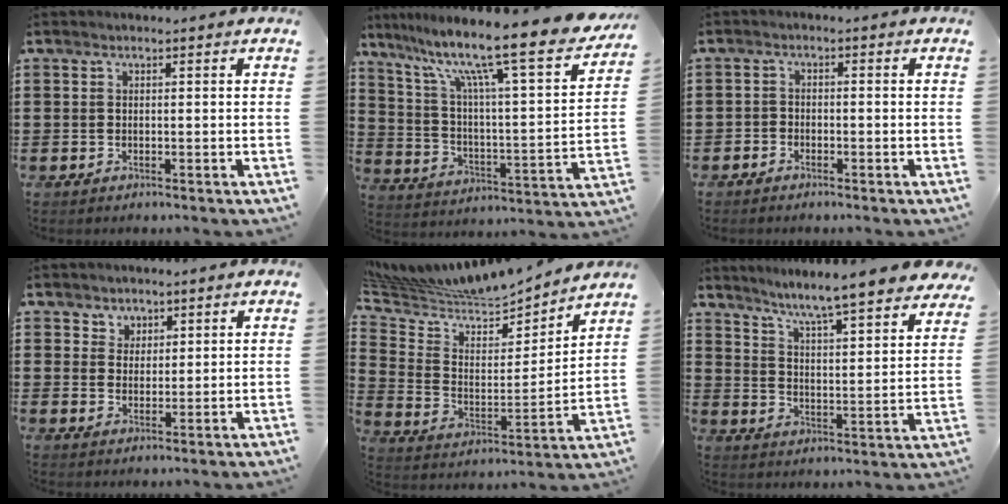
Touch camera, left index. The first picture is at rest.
{"total": 13.4, "force": [10.0, 0.9, 8.8], "torque": [-0.180, -0.074, 0.155]}
{"total": 1.6, "force": [-1.5, 0.4, 0.0], "torque": [-0.006, 0.004, -0.034]}
{"total": 2.8, "force": [1.8, 2.1, -0.2], "torque": [-0.007, 0.010, 0.033]}
{"total": 6.2, "force": [6.2, 1.1, -0.1], "torque": [-0.042, -0.058, 0.102]}
{"total": 6.0, "force": [5.2, -1.1, 2.8], "torque": [-0.078, -0.058, 0.077]}